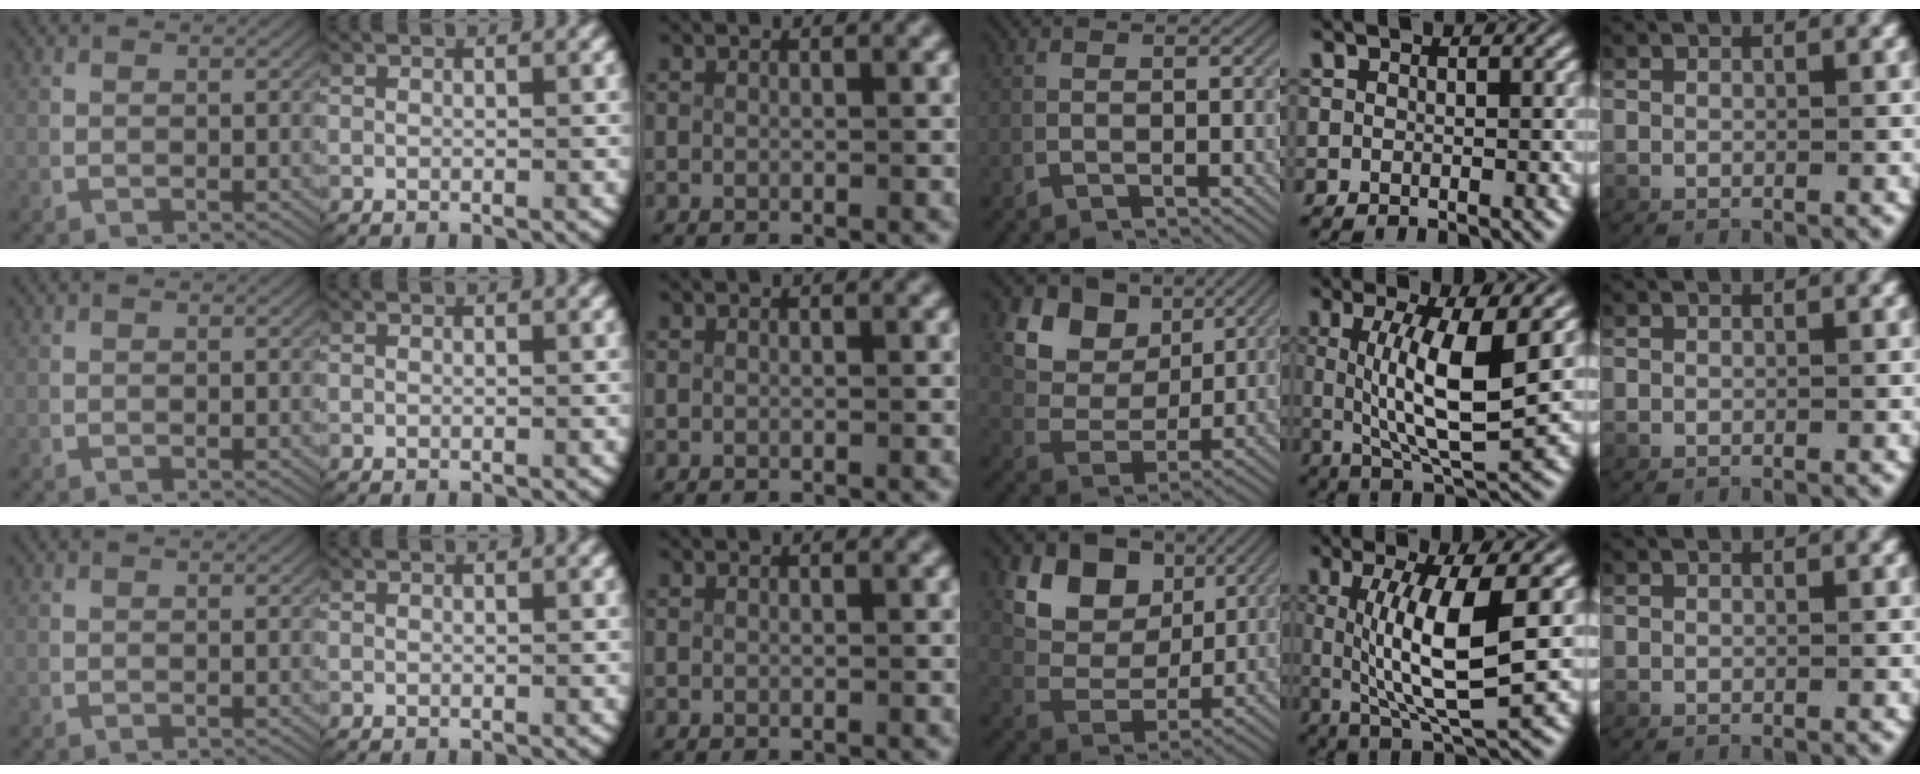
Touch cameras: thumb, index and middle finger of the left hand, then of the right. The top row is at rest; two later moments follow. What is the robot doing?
{"motion": "lift_and_place", "object": "key"}